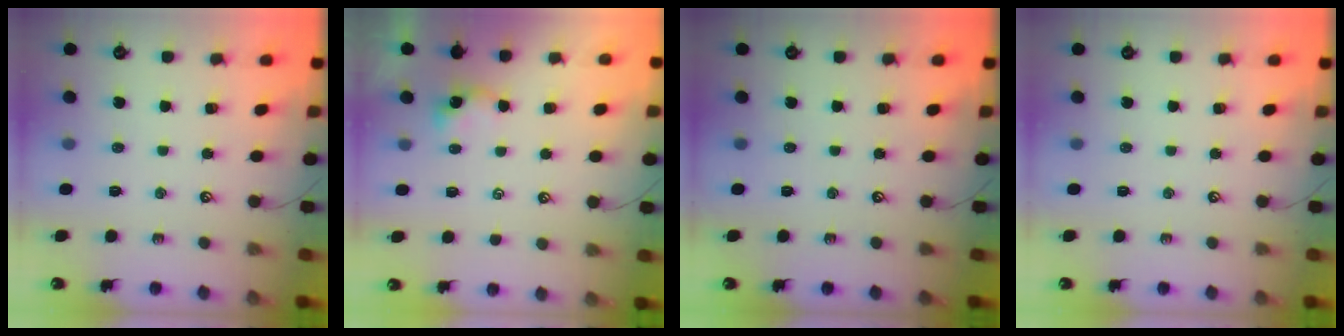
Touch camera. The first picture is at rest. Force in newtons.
{"total": 3.0, "press": 3.0, "slide": 0.1}
{"total": 0.0}
{"total": 0.0}